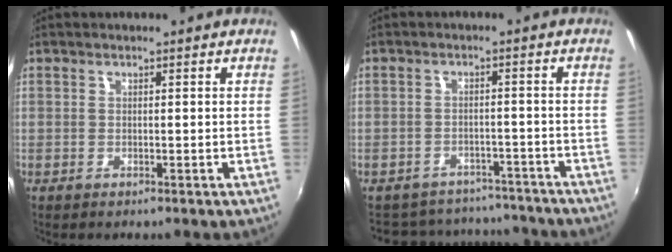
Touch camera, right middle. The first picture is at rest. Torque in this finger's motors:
{"motor_torque": [0.85, -1.29, -0.06, -0.04]}